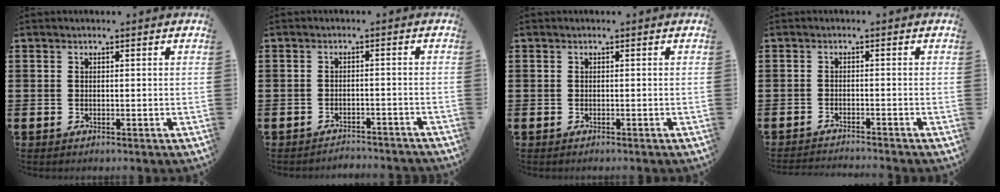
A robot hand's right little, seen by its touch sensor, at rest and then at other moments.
{"total": 1.9, "force": [-1.9, 0.0, -0.2], "torque": [-0.003, 0.004, -0.041]}
{"total": 0.0}
{"total": 1.3, "force": [-1.2, -0.3, 0.0], "torque": [-0.001, 0.002, -0.025]}